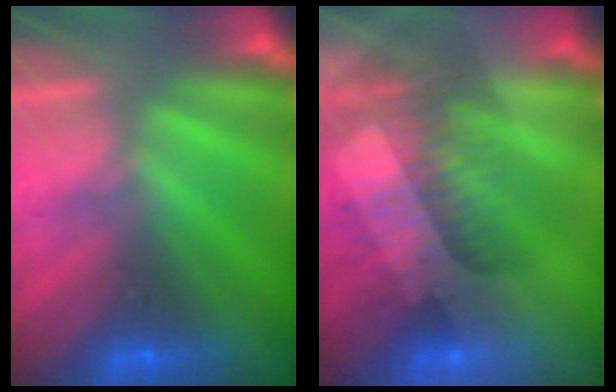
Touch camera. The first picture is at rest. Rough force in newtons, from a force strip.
{"total": 3.3}